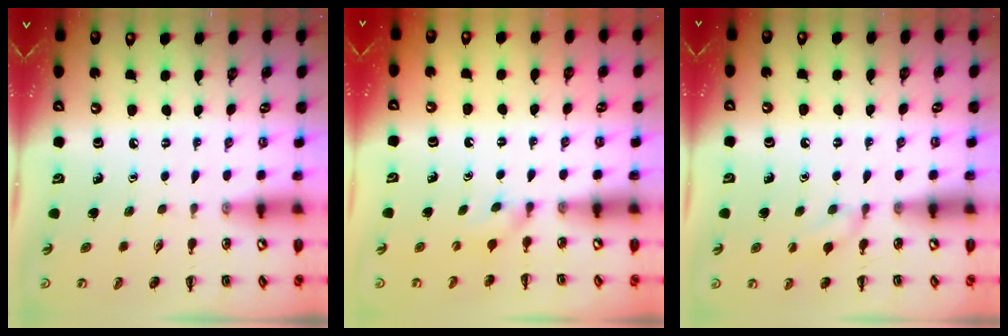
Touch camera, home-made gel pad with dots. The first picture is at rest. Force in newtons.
{"total": 2.4, "press": 2.2, "slide": 1.0}
{"total": 7.3, "press": 7.1, "slide": 1.8}